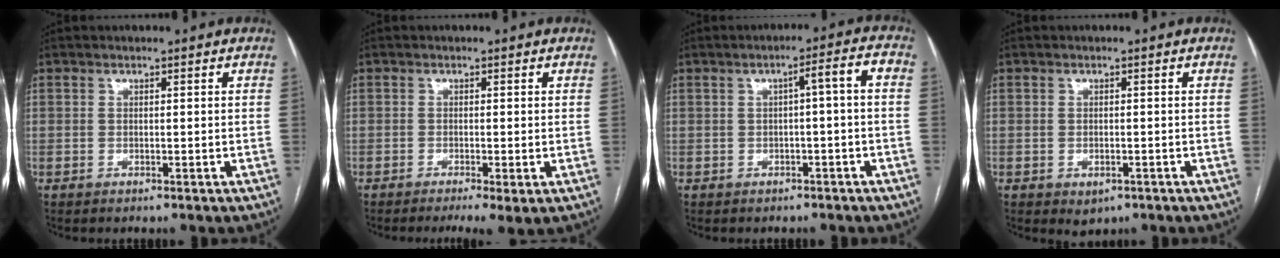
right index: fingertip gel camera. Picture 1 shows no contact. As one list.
[{"total": 4.2, "force": [-2.1, 0.8, 3.6], "torque": [-0.054, -0.015, -0.031]}, {"total": 4.3, "force": [-0.1, 0.3, 4.3], "torque": [-0.059, 0.020, -0.001]}, {"total": 2.2, "force": [-1.0, 1.5, 1.3], "torque": [-0.016, -0.001, -0.001]}]